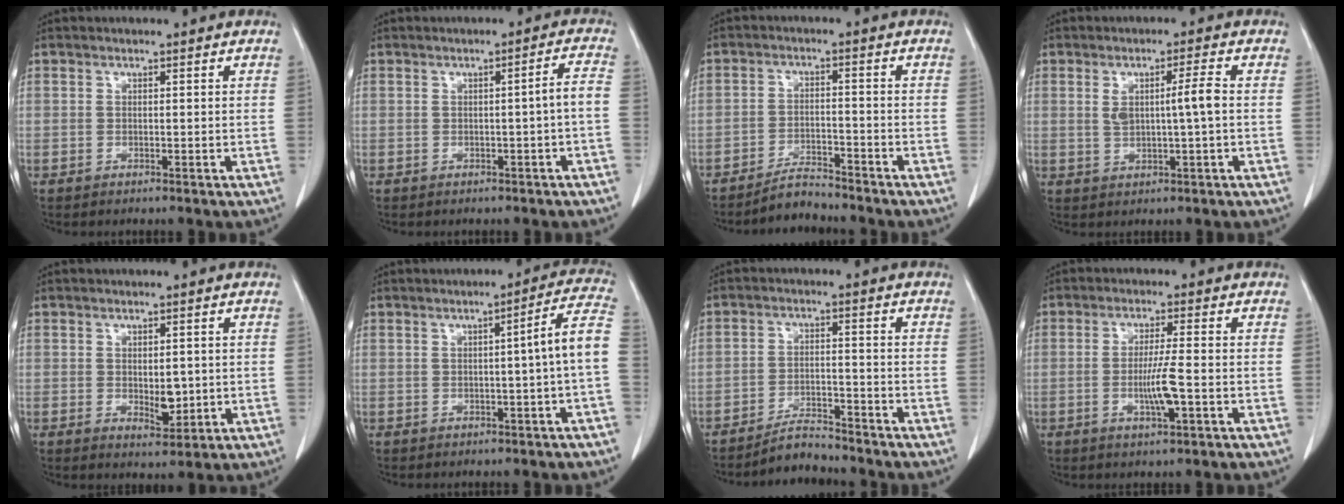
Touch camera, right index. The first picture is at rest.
{"total": 2.9, "force": [-0.9, -0.4, 2.7], "torque": [-0.035, 0.005, -0.013]}
{"total": 4.0, "force": [-4.0, 0.4, 0.6], "torque": [-0.011, -0.012, -0.070]}
{"total": 4.8, "force": [0.5, 0.1, 4.7], "torque": [-0.085, 0.002, 0.013]}
{"total": 3.2, "force": [-0.7, 1.0, 3.0], "torque": [-0.053, -0.003, -0.006]}
{"total": 6.7, "force": [-0.9, -1.0, 6.6], "torque": [-0.077, 0.015, -0.014]}
{"total": 4.6, "force": [-4.6, 0.6, 0.6], "torque": [-0.014, -0.009, -0.078]}
{"total": 5.3, "force": [-1.3, 0.0, 5.1], "torque": [-0.098, -0.009, -0.024]}